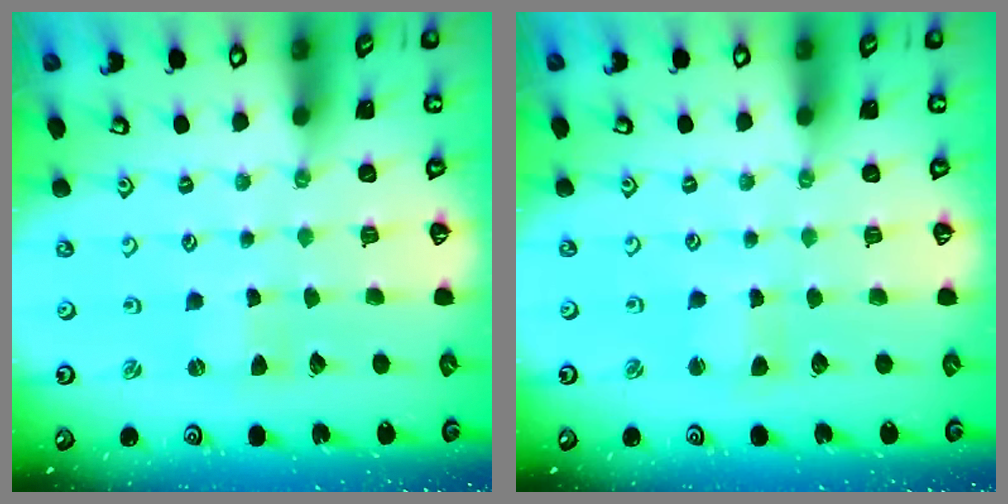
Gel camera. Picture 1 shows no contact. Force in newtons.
{"total": 1.9, "press": 1.9, "slide": 0.2}